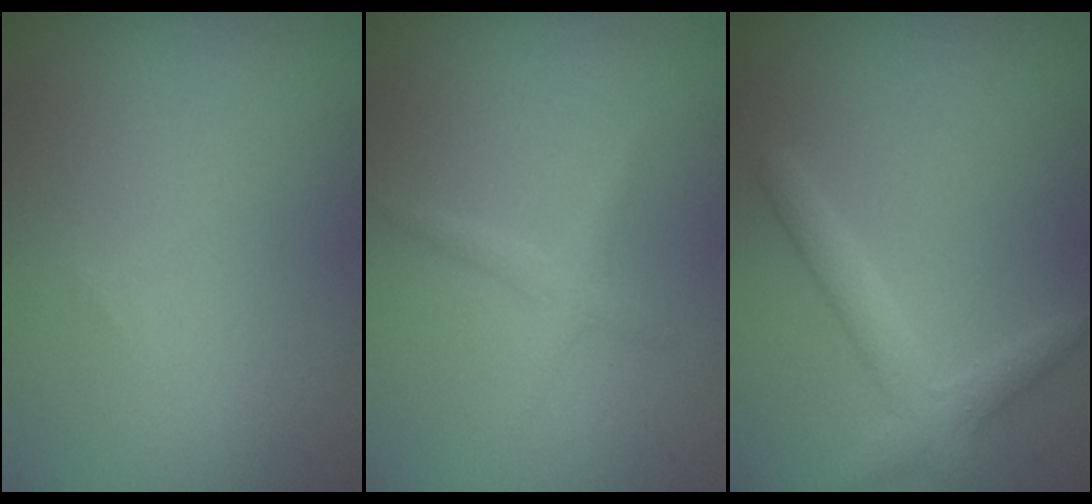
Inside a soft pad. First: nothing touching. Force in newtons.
{"total": 1.2, "press": 1.2, "slide": 0.1}
{"total": 2.4, "press": 2.4, "slide": 0.2}